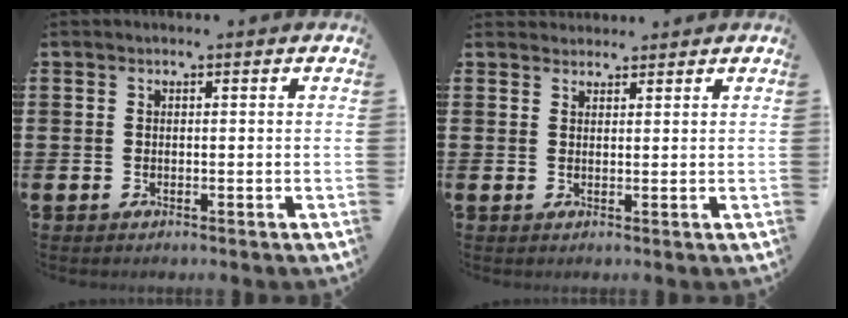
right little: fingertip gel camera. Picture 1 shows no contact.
{"total": 1.7, "force": [1.6, 0.6, -0.1], "torque": [0.014, -0.003, 0.028]}